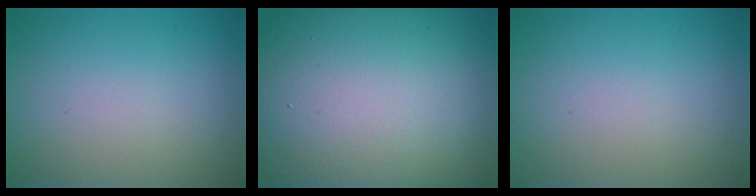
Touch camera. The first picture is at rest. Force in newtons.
{"total": 19.6, "press": 19.6, "slide": 0.7}
{"total": 0.0}